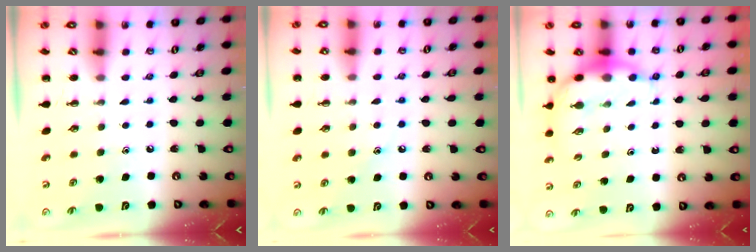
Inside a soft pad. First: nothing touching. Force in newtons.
{"total": 8.4, "press": 8.2, "slide": 1.9}
{"total": 6.7, "press": 6.5, "slide": 1.6}